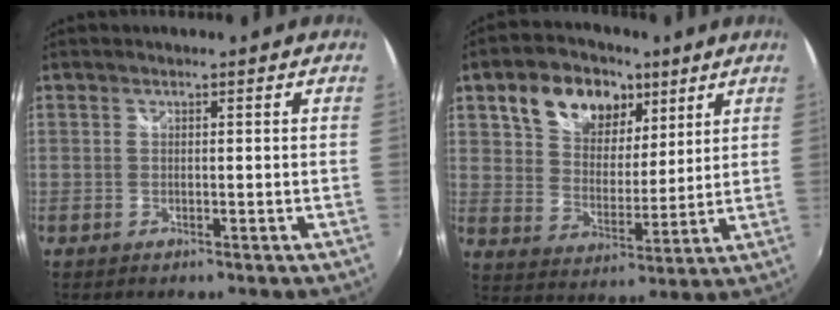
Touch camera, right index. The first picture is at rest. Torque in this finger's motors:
{"motor_torque": [0.34, 0.29, 0.21, 0.08]}